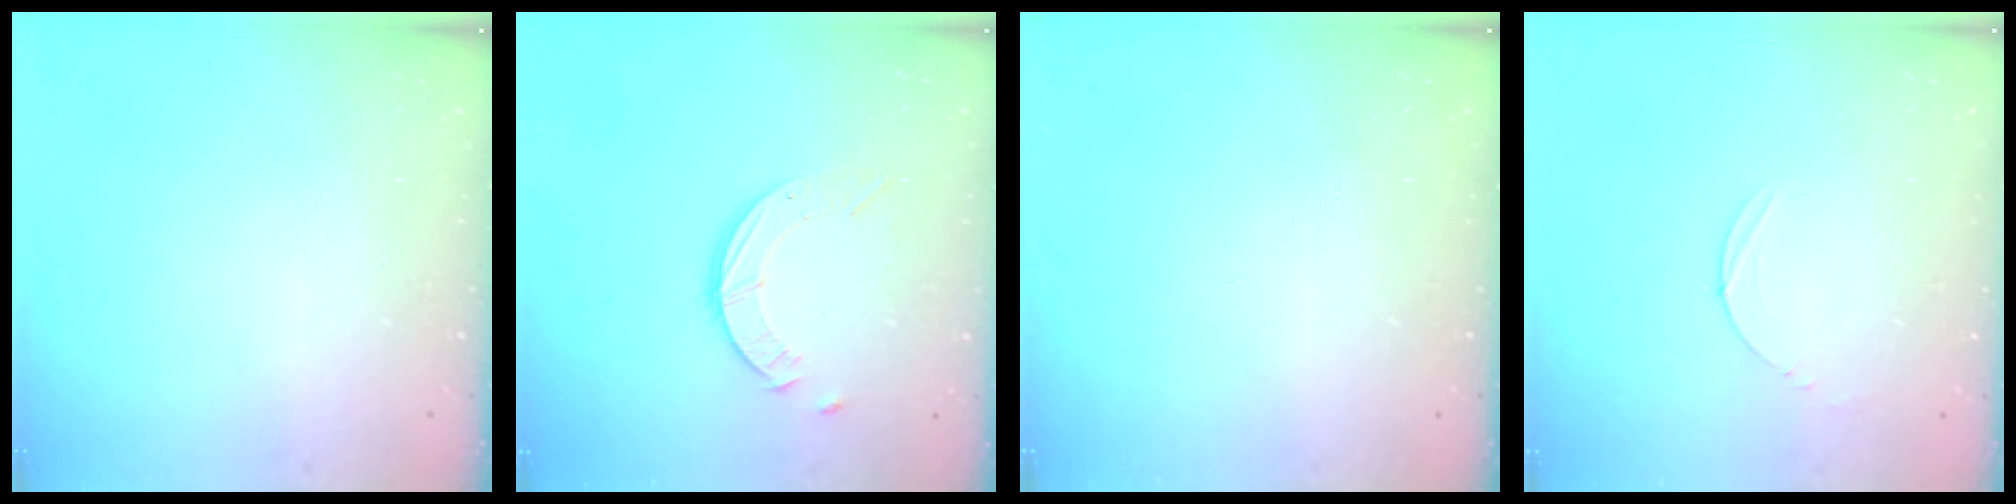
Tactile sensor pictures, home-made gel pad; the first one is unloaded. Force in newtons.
{"total": 3.6, "press": 3.5, "slide": 0.3}
{"total": 0.0}
{"total": 2.8, "press": 2.8, "slide": 0.3}